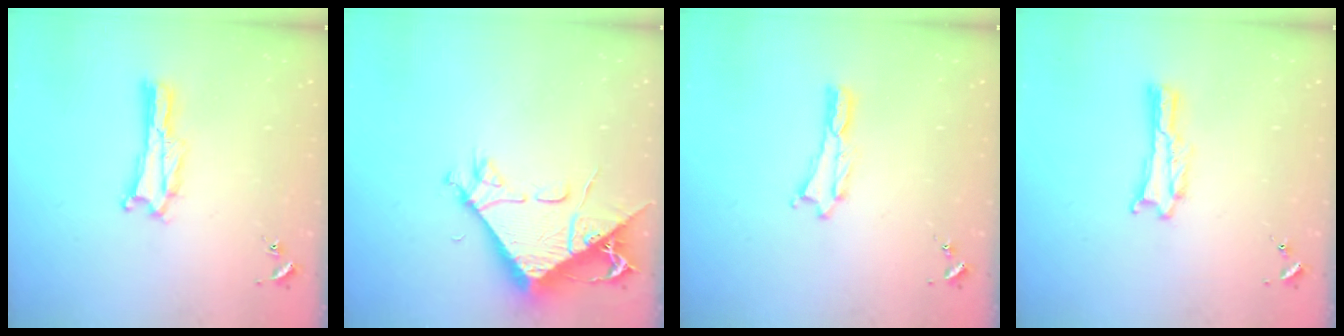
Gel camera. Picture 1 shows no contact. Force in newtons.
{"total": 9.5, "press": 9.4, "slide": 1.2}
{"total": 0.0}
{"total": 0.0}